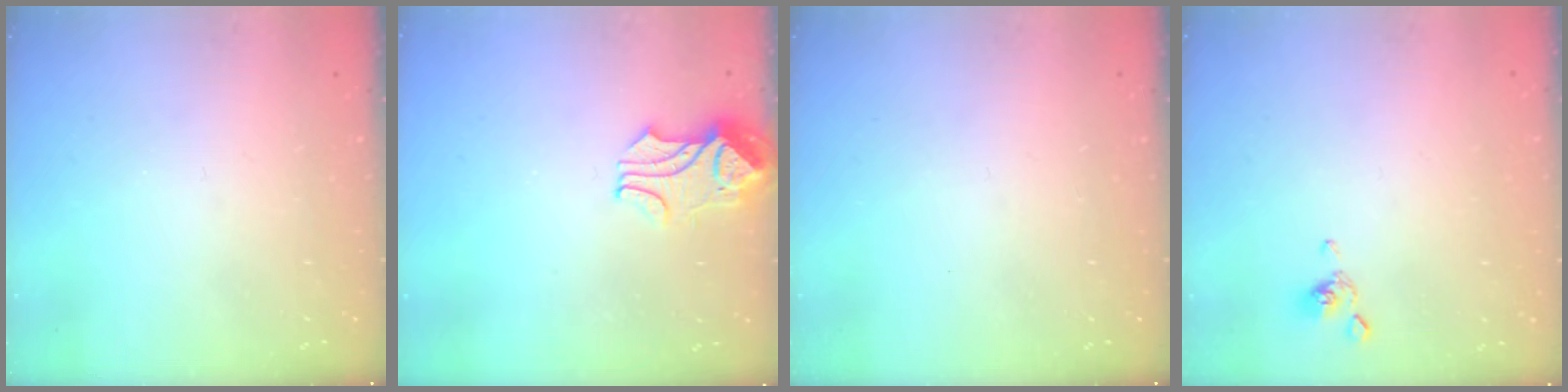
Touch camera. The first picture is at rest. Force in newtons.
{"total": 2.3, "press": 2.2, "slide": 0.7}
{"total": 0.0}
{"total": 2.1, "press": 2.1, "slide": 0.5}